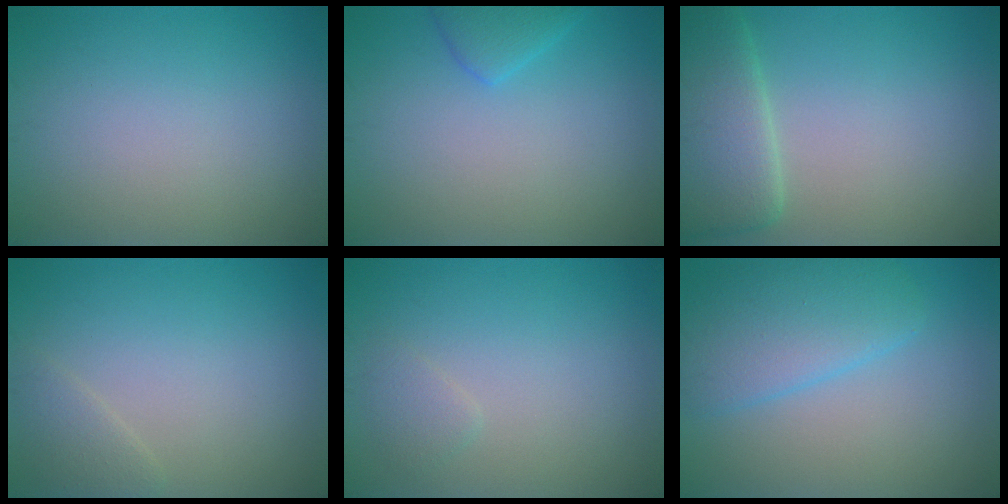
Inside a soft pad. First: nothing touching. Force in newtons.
{"total": 2.0, "press": 1.9, "slide": 0.2}
{"total": 5.8, "press": 5.8, "slide": 0.1}
{"total": 1.6, "press": 1.6, "slide": 0.1}
{"total": 1.1, "press": 1.1, "slide": 0.1}
{"total": 4.8, "press": 4.8, "slide": 0.2}